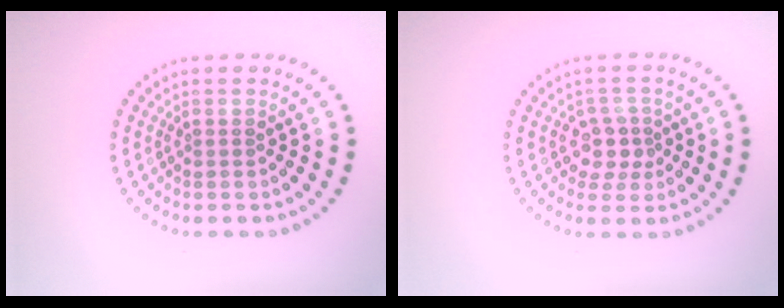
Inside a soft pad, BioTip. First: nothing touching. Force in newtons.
{"total": 2.5, "press": 2.2, "slide": 1.2}